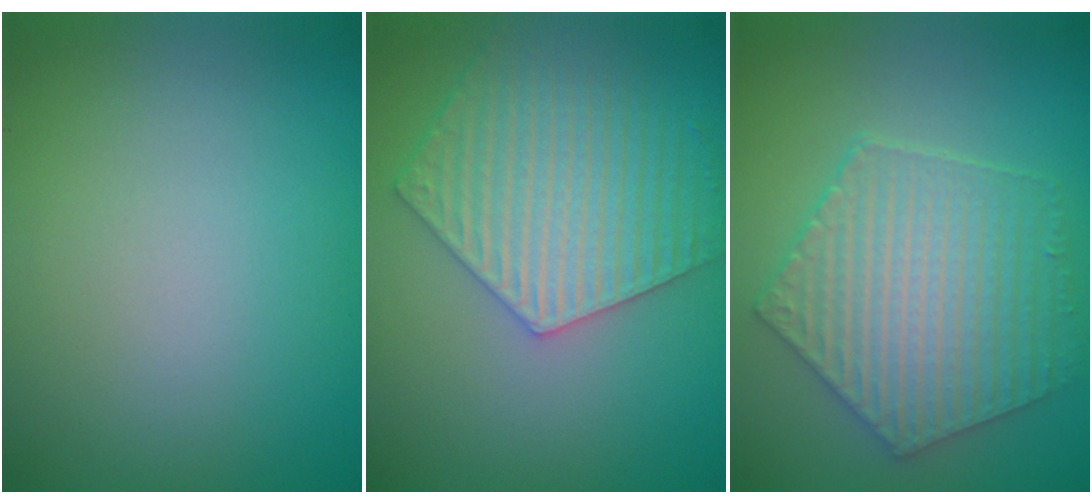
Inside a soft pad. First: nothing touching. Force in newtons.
{"total": 5.9, "press": 5.1, "slide": 3.0}
{"total": 5.9, "press": 4.8, "slide": 3.6}